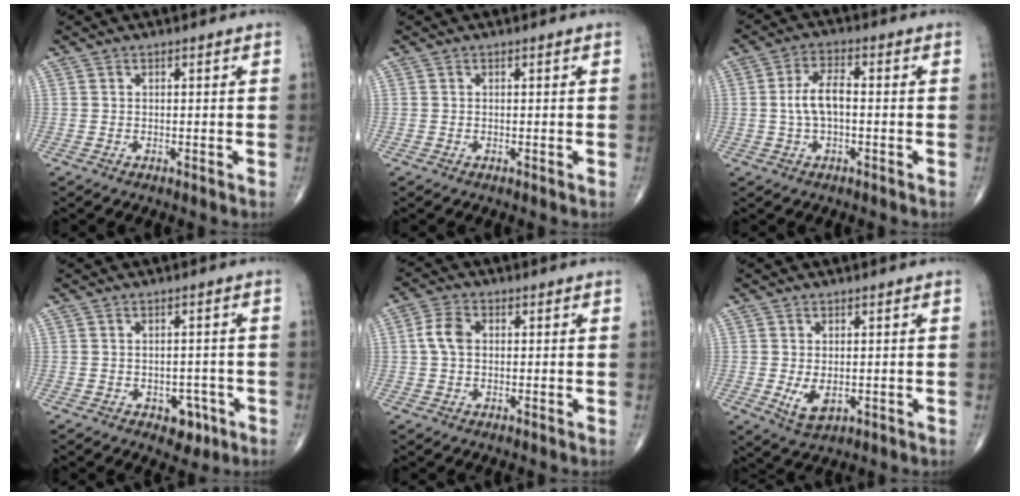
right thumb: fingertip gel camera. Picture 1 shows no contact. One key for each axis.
{"total": 0.0}
{"total": 6.0, "fx": -0.4, "fy": 2.8, "fz": 5.3, "tx": -0.109, "ty": 0.018, "tz": -0.012}
{"total": 4.2, "fx": -1.9, "fy": 2.9, "fz": 2.4, "tx": -0.008, "ty": 0.012, "tz": -0.022}
{"total": 4.4, "fx": 0.4, "fy": 3.0, "fz": 3.3, "tx": -0.070, "ty": 0.011, "tz": 0.002}
{"total": 4.3, "fx": -0.6, "fy": 2.4, "fz": 3.5, "tx": -0.059, "ty": -0.011, "tz": -0.002}